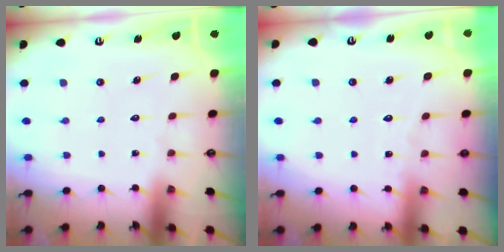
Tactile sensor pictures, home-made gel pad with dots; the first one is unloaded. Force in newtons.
{"total": 3.5, "press": 3.5, "slide": 0.5}